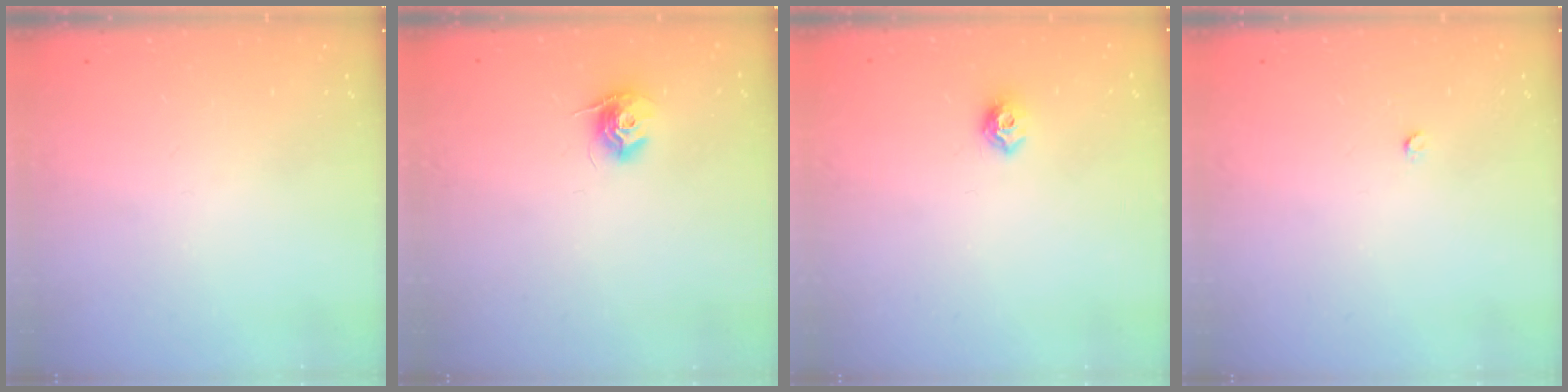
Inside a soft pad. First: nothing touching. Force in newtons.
{"total": 9.6, "press": 9.6, "slide": 0.4}
{"total": 7.3, "press": 7.2, "slide": 0.9}
{"total": 2.2, "press": 2.2, "slide": 0.3}